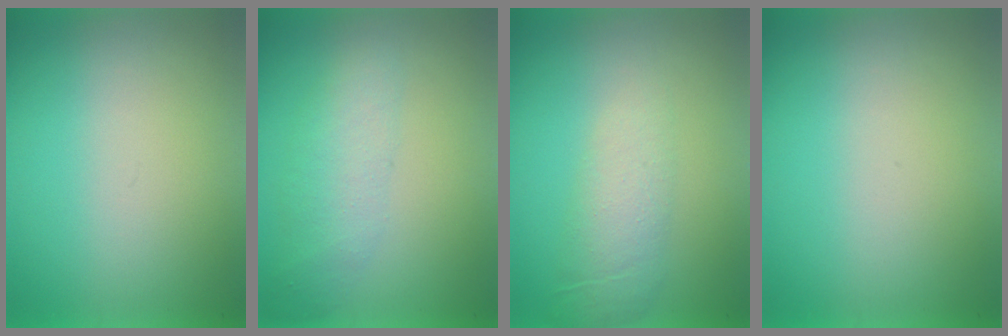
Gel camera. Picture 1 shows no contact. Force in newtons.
{"total": 2.2}
{"total": 2.0}
{"total": 0.0}